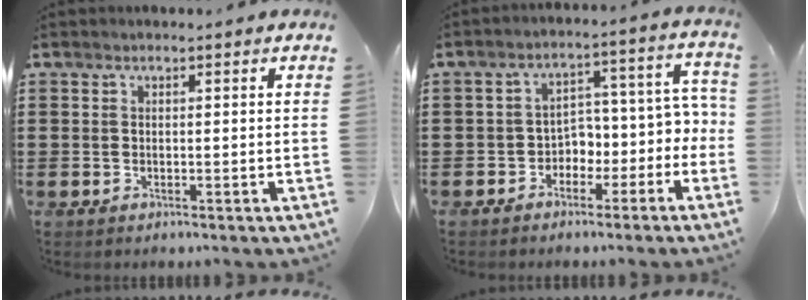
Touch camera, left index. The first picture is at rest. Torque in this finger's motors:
{"motor_torque": [0.14, 0.10, 0.27, 0.02]}